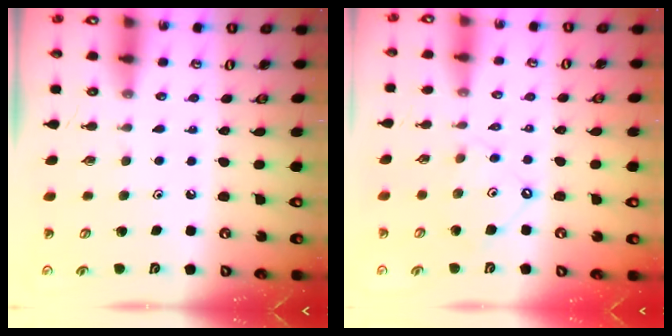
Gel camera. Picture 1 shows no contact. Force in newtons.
{"total": 6.2, "press": 6.2, "slide": 0.6}